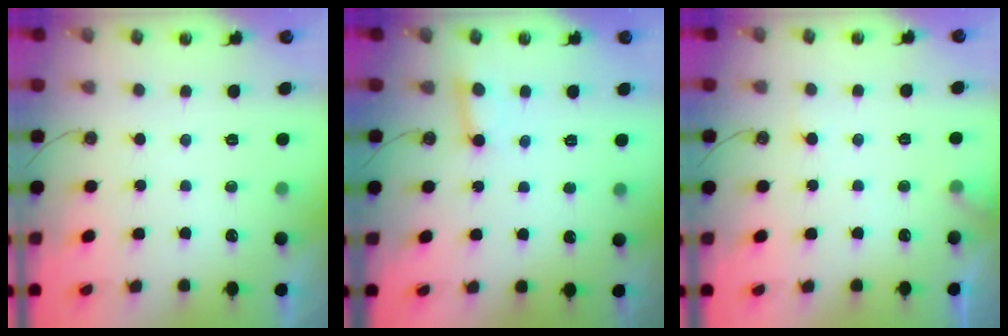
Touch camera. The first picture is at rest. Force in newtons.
{"total": 2.6, "press": 2.6, "slide": 0.2}
{"total": 6.3, "press": 6.3, "slide": 0.3}